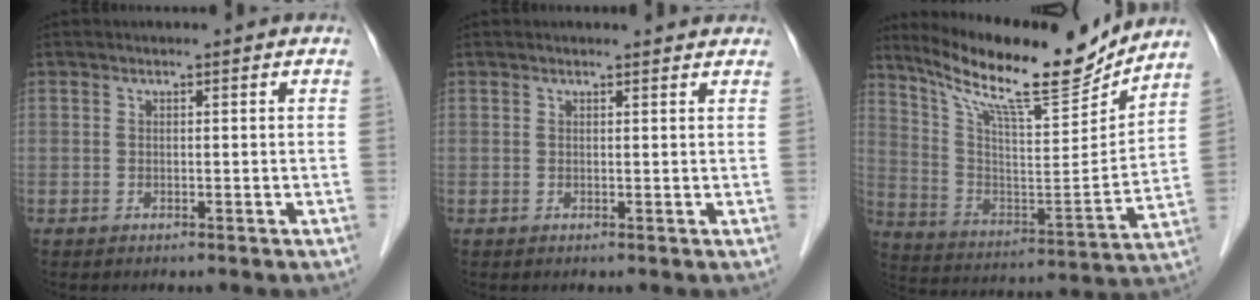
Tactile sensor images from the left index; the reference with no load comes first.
{"total": 2.7, "force": [2.7, 0.3, 0.4], "torque": [-0.012, 0.006, 0.024]}
{"total": 19.2, "force": [16.9, 1.8, 8.8], "torque": [-0.167, -0.024, 0.278]}